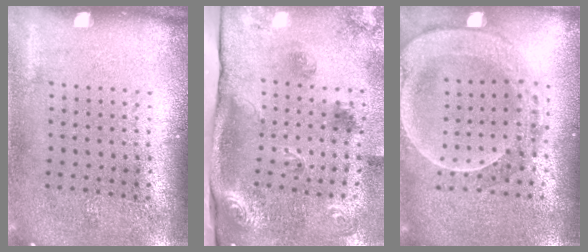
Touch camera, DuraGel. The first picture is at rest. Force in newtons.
{"total": 3.0, "press": 2.0, "slide": 2.2}
{"total": 2.2, "press": 2.1, "slide": 0.8}